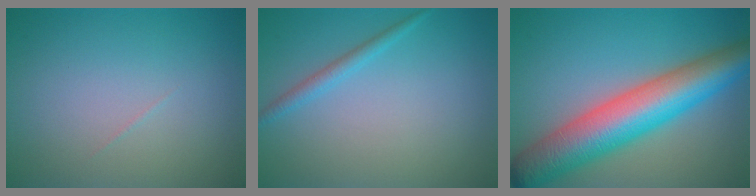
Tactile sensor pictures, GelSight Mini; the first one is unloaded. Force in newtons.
{"total": 1.5, "press": 1.5, "slide": 0.1}
{"total": 10.5, "press": 10.4, "slide": 0.2}